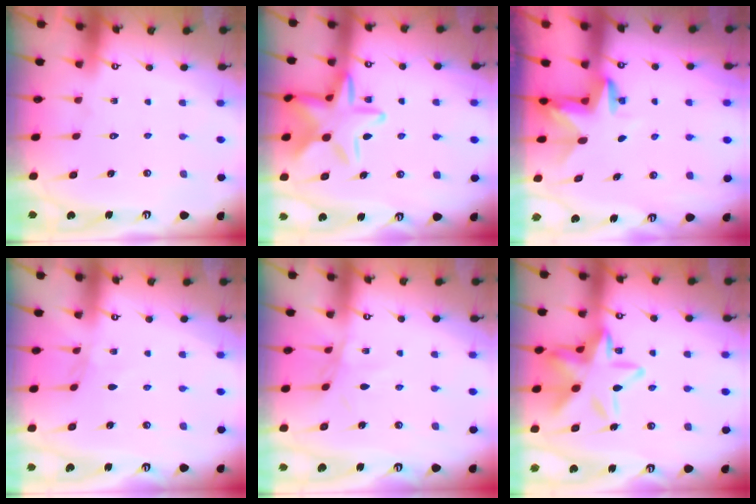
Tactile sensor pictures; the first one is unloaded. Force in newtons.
{"total": 14.9, "press": 14.9, "slide": 0.6}
{"total": 3.2, "press": 3.2, "slide": 0.1}
{"total": 2.7, "press": 2.7, "slide": 0.4}
{"total": 3.2, "press": 3.2, "slide": 0.4}
{"total": 18.6, "press": 18.6, "slide": 1.3}